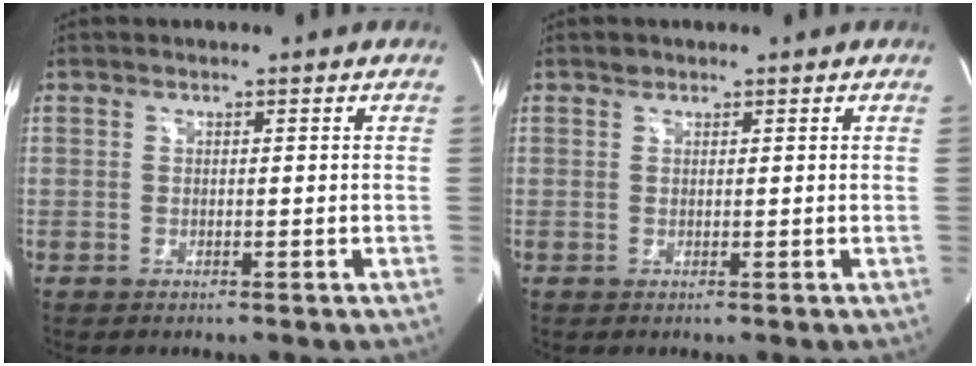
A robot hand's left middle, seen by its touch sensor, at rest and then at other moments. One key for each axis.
{"total": 0.7, "fx": 0.6, "fy": 0.3, "fz": 0.0, "tx": -0.004, "ty": -0.001, "tz": 0.009}